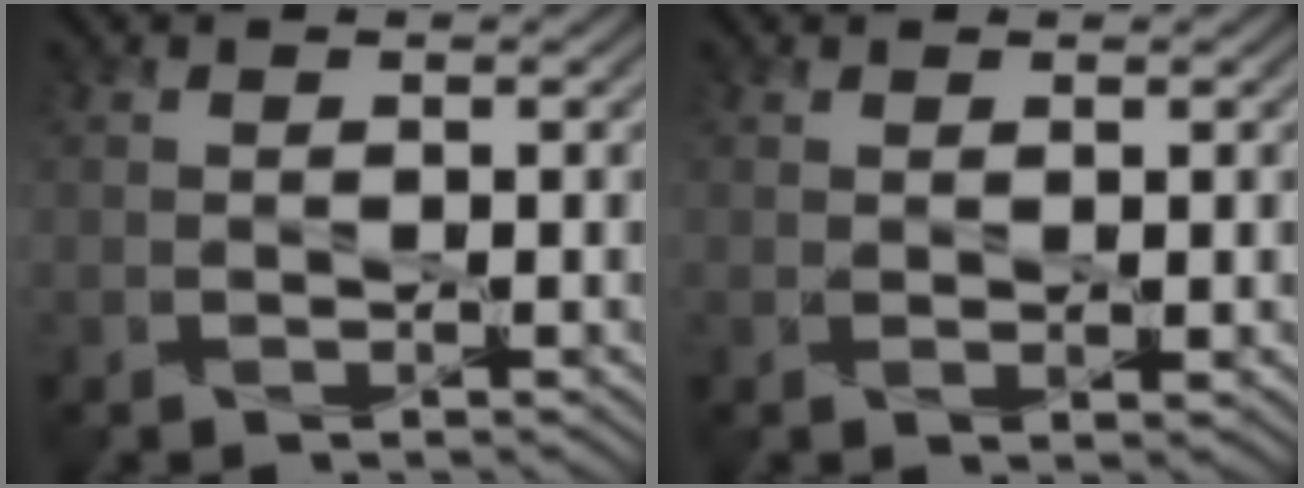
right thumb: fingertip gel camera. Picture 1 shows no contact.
{"total": 1.0, "force": [0.4, 0.1, 0.9], "torque": [-0.015, 0.002, 0.008]}